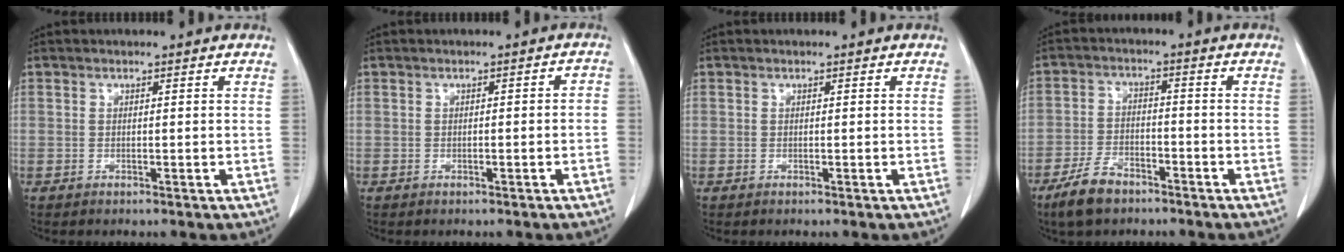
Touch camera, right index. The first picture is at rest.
{"total": 1.8, "force": [-0.6, 0.6, 1.6], "torque": [-0.016, 0.015, -0.004]}
{"total": 0.0}
{"total": 6.5, "force": [-4.8, 2.9, 3.3], "torque": [-0.073, -0.002, -0.086]}